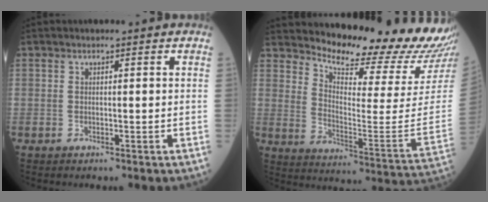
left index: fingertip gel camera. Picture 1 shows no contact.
{"total": 21.3, "force": [20.3, 0.6, 6.5], "torque": [-0.115, -0.130, 0.263]}